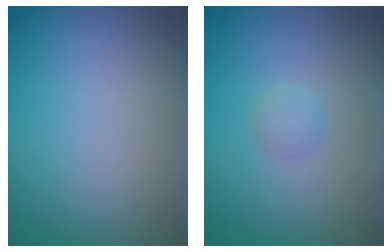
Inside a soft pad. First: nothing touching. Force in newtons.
{"total": 1.0, "press": 1.0, "slide": 0.0}